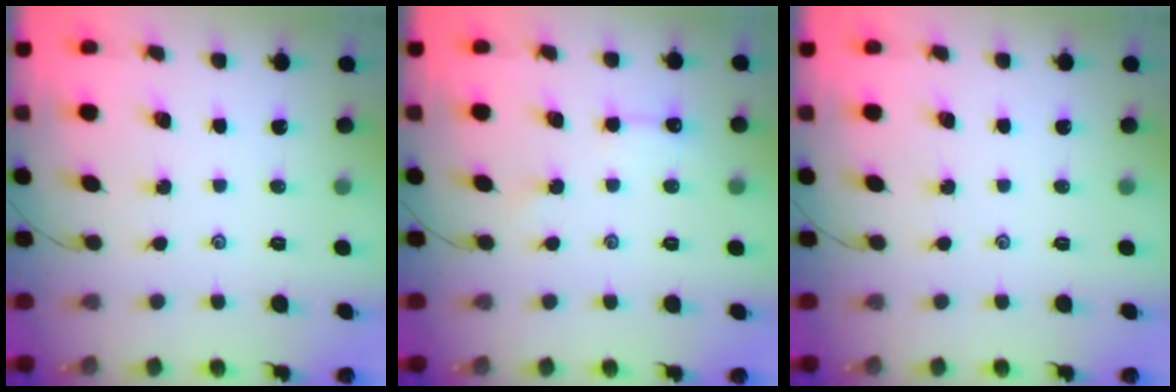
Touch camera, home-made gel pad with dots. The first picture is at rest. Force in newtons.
{"total": 3.0, "press": 3.0, "slide": 0.4}
{"total": 0.0}